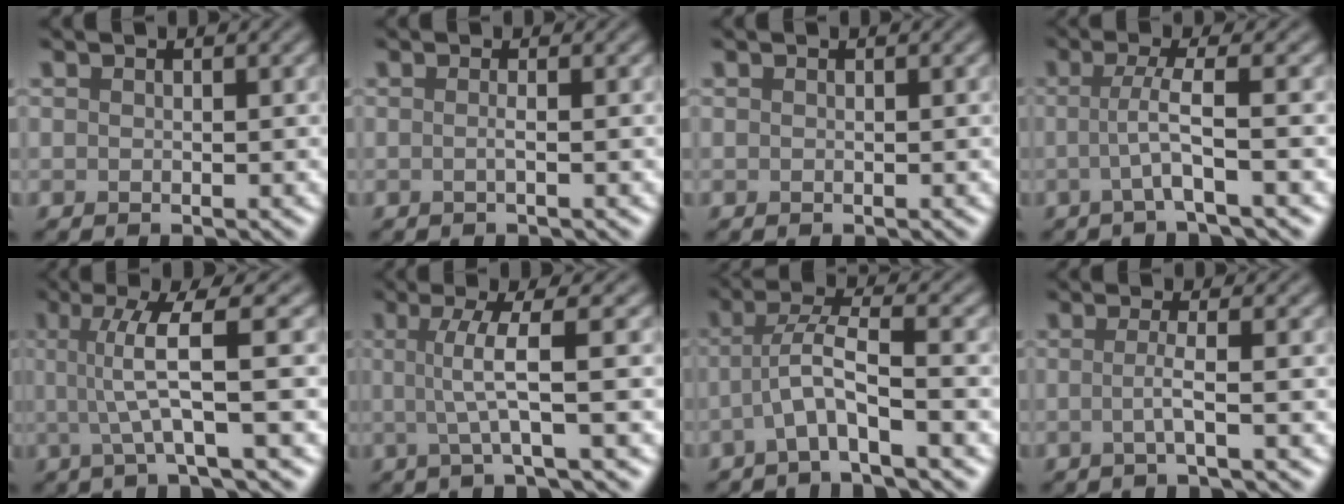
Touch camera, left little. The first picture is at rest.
{"total": 1.1, "force": [-0.1, 0.4, 1.0], "torque": [-0.014, -0.005, -0.010]}
{"total": 0.0}
{"total": 3.2, "force": [-0.4, 0.4, 3.1], "torque": [-0.057, -0.002, -0.016]}
{"total": 5.3, "force": [0.5, 0.7, 5.2], "torque": [-0.096, 0.003, 0.008]}
{"total": 4.3, "force": [0.2, 0.6, 4.2], "torque": [-0.075, 0.004, 0.000]}
{"total": 4.0, "force": [-1.5, 0.5, 3.7], "torque": [-0.070, 0.009, -0.037]}
{"total": 2.2, "force": [-0.3, 0.5, 2.1], "torque": [-0.037, -0.007, -0.015]}